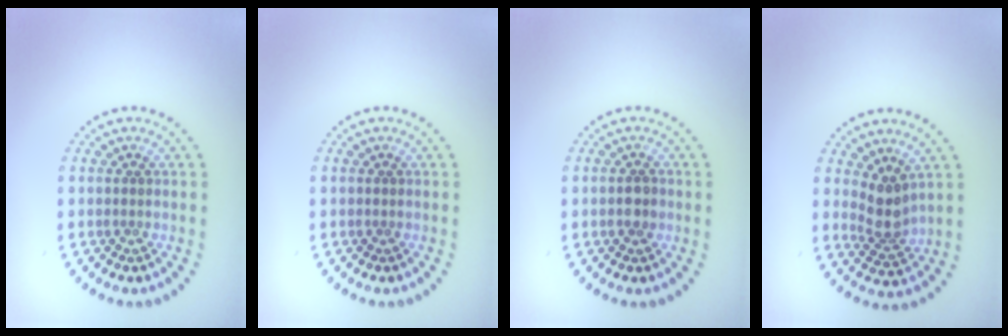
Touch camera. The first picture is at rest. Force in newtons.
{"total": 0.0}
{"total": 1.4, "press": 1.4, "slide": 0.2}
{"total": 2.8, "press": 2.1, "slide": 1.8}